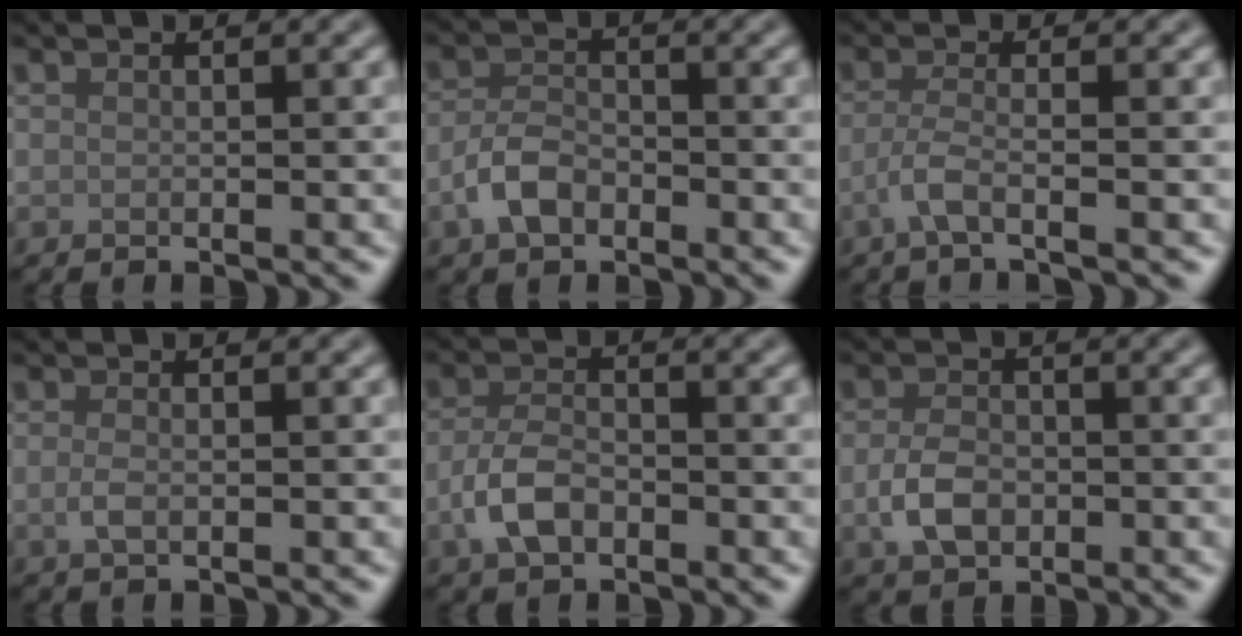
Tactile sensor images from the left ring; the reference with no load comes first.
{"total": 3.1, "force": [-1.7, 1.8, 1.9], "torque": [-0.038, 0.005, -0.041]}
{"total": 2.4, "force": [-1.2, 0.5, 2.1], "torque": [-0.041, -0.002, -0.035]}
{"total": 1.3, "force": [-0.2, 0.5, 1.2], "torque": [-0.026, -0.003, -0.006]}
{"total": 3.5, "force": [-1.6, 2.0, 2.4], "torque": [-0.050, 0.002, -0.039]}
{"total": 3.3, "force": [-0.8, 2.3, 2.2], "torque": [-0.046, -0.003, -0.018]}